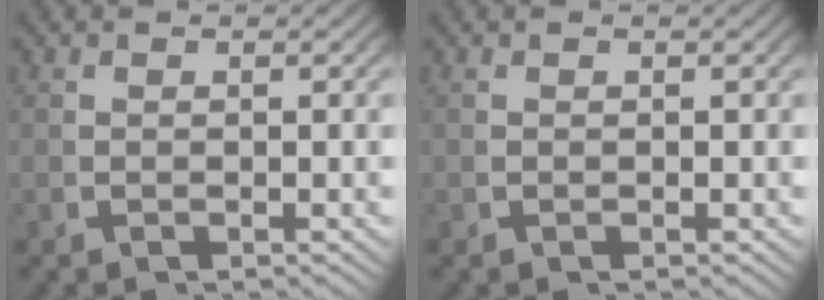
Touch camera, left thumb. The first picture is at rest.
{"total": 0.0}